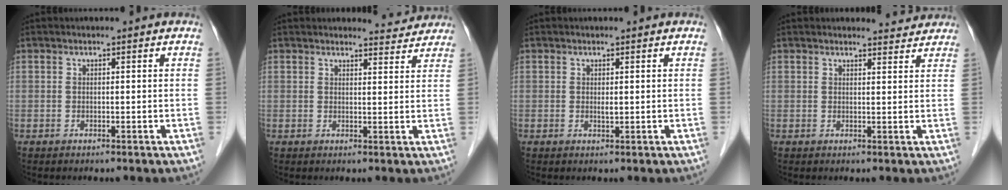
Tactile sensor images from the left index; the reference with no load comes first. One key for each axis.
{"total": 3.2, "fx": 3.2, "fy": 0.3, "fz": -0.3, "tx": -0.003, "ty": -0.008, "tz": 0.035}
{"total": 0.7, "fx": 0.1, "fy": 0.2, "fz": 0.6, "tx": -0.015, "ty": -0.004, "tz": 0.003}
{"total": 2.8, "fx": 2.7, "fy": 0.2, "fz": -0.2, "tx": -0.004, "ty": -0.004, "tz": 0.029}